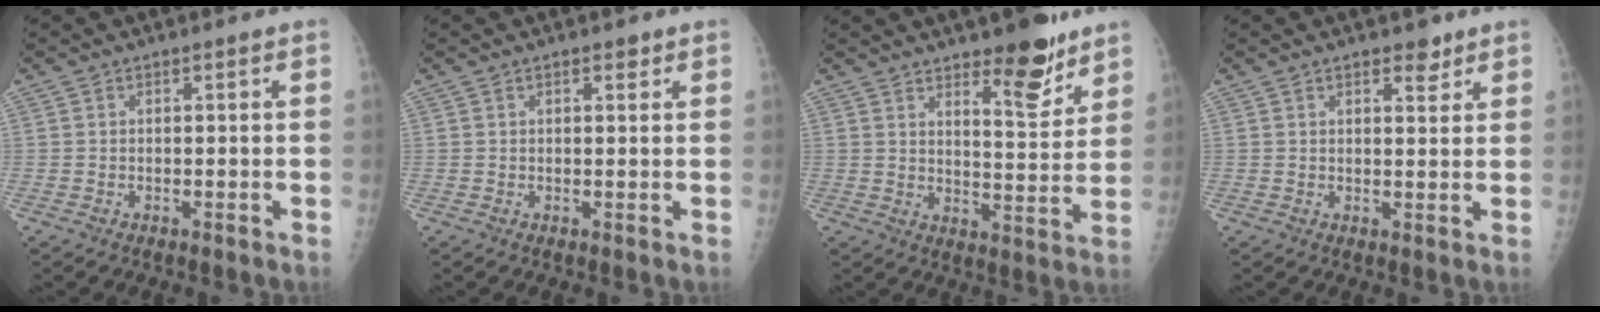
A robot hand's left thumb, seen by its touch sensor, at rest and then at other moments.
{"total": 1.4, "force": [0.9, 0.6, 0.9], "torque": [-0.006, -0.002, 0.010]}
{"total": 10.4, "force": [7.3, 3.3, 6.7], "torque": [-0.070, -0.056, 0.111]}
{"total": 3.2, "force": [2.2, 1.5, 1.8], "torque": [-0.010, -0.012, 0.031]}